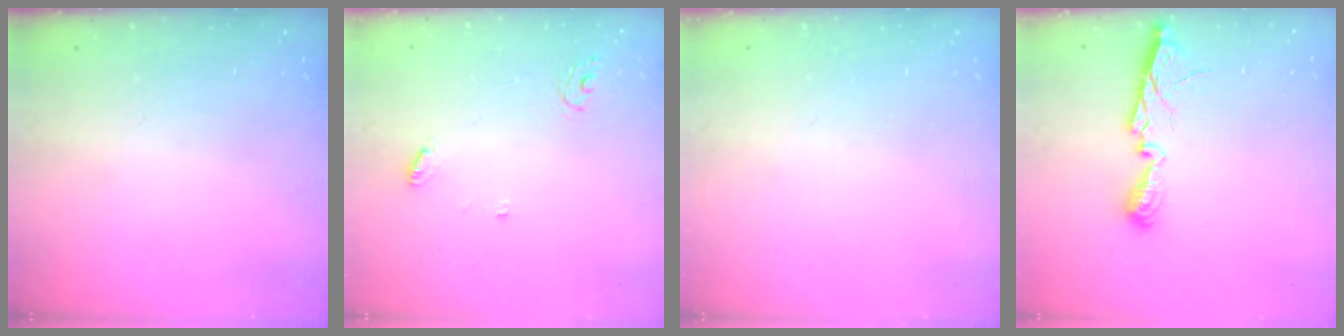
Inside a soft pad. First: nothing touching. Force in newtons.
{"total": 5.1, "press": 5.1, "slide": 0.4}
{"total": 0.0}
{"total": 9.9, "press": 9.9, "slide": 0.3}